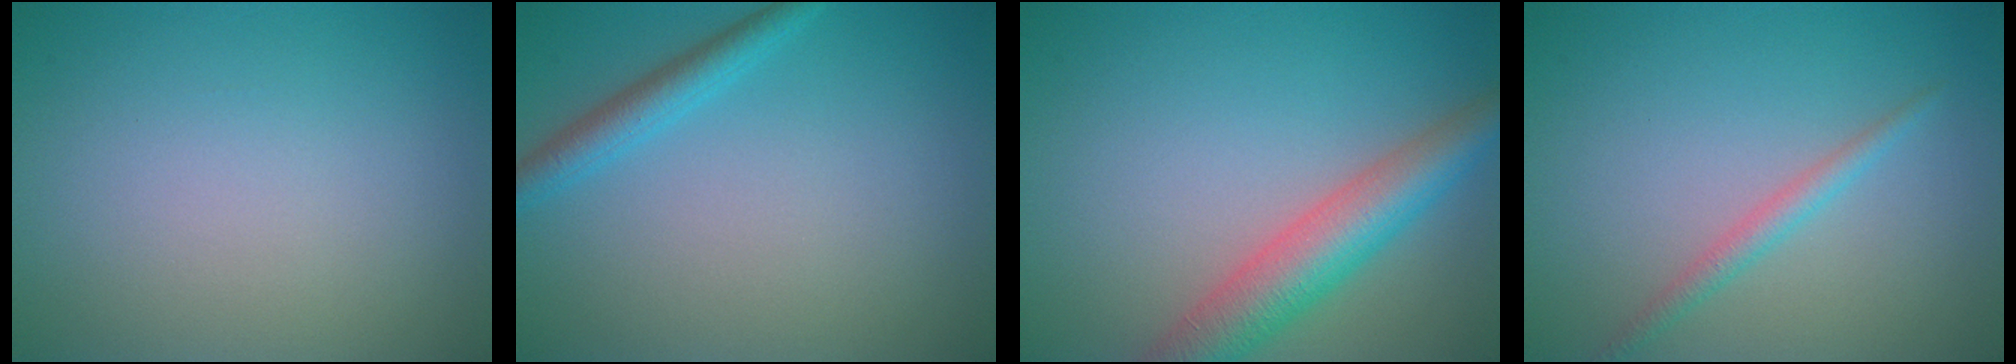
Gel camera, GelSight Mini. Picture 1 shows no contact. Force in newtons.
{"total": 2.3, "press": 2.3, "slide": 0.2}
{"total": 5.9, "press": 5.9, "slide": 0.2}
{"total": 1.6, "press": 1.6, "slide": 0.1}